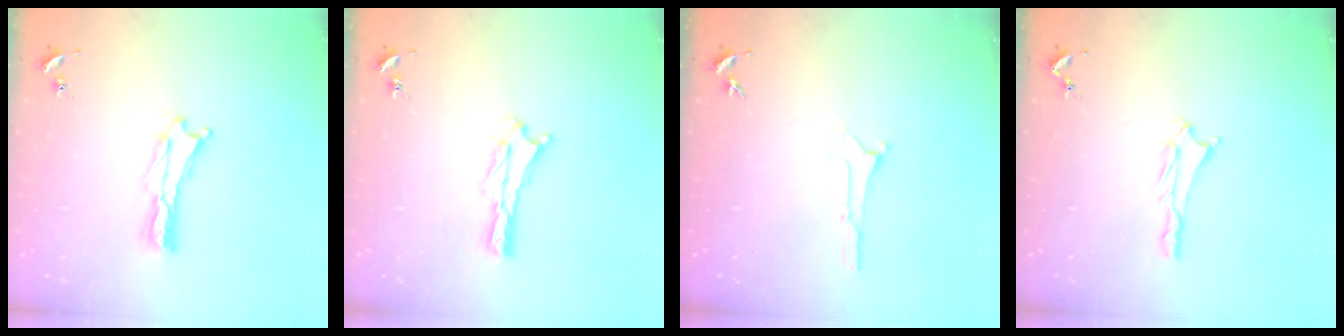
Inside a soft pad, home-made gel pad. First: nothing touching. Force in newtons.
{"total": 0.0}
{"total": 0.0}
{"total": 0.8, "press": 0.8, "slide": 0.1}